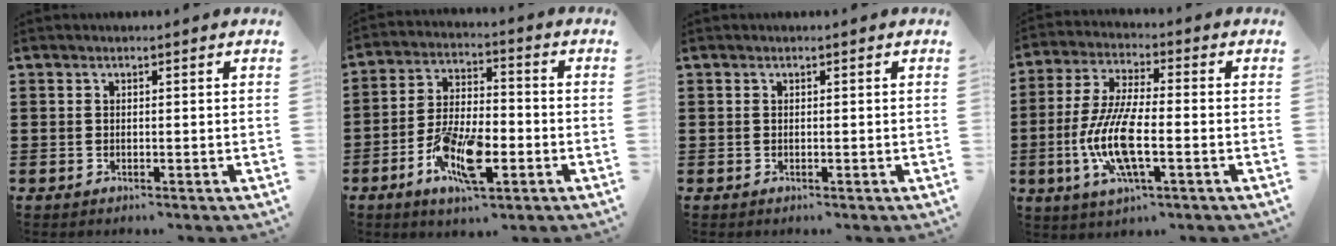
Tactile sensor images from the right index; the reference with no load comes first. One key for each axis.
{"total": 11.3, "fx": -4.7, "fy": 4.5, "fz": 9.2, "tx": -0.190, "ty": 0.002, "tz": -0.082}
{"total": 0.0}
{"total": 10.8, "fx": -3.1, "fy": 3.3, "fz": 9.8, "tx": -0.220, "ty": -0.014, "tz": -0.063}